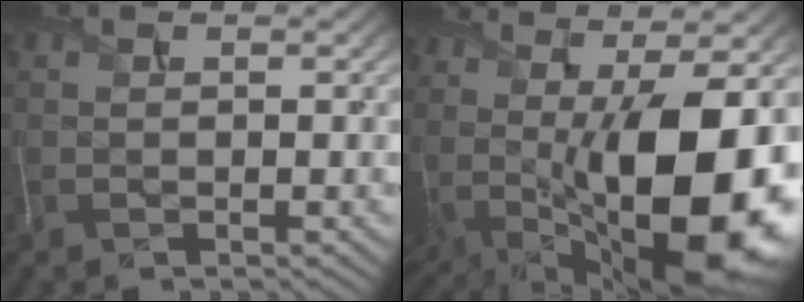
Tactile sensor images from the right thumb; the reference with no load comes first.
{"total": 18.1, "force": [-0.4, 9.1, 15.7], "torque": [-0.243, -0.020, 0.007]}